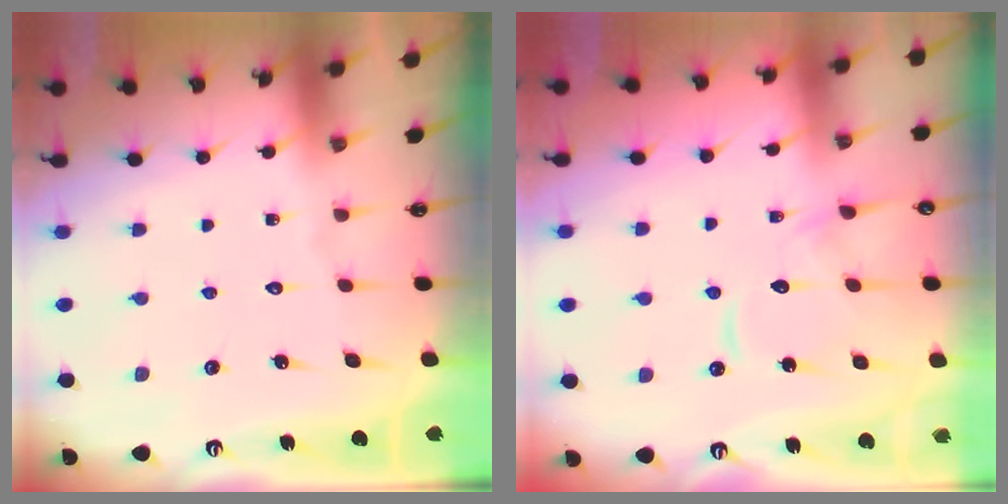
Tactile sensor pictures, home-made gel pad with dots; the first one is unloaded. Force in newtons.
{"total": 12.2, "press": 12.1, "slide": 1.2}